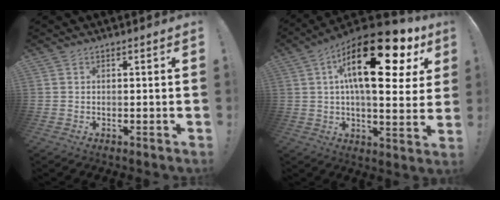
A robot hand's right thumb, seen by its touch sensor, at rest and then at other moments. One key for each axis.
{"total": 25.7, "fx": 10.1, "fy": 9.4, "fz": 21.7, "tx": -0.342, "ty": -0.055, "tz": 0.164}